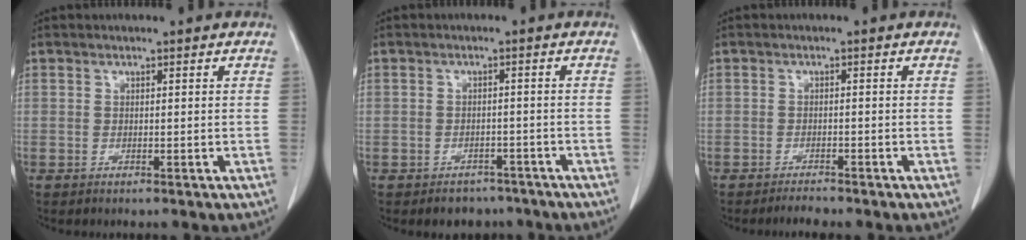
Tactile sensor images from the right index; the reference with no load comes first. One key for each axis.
{"total": 4.0, "fx": -3.1, "fy": 2.6, "fz": 0.3, "tx": -0.001, "ty": 0.013, "tz": -0.039}
{"total": 1.7, "fx": -1.7, "fy": 0.0, "fz": 0.4, "tx": -0.010, "ty": -0.005, "tz": -0.024}